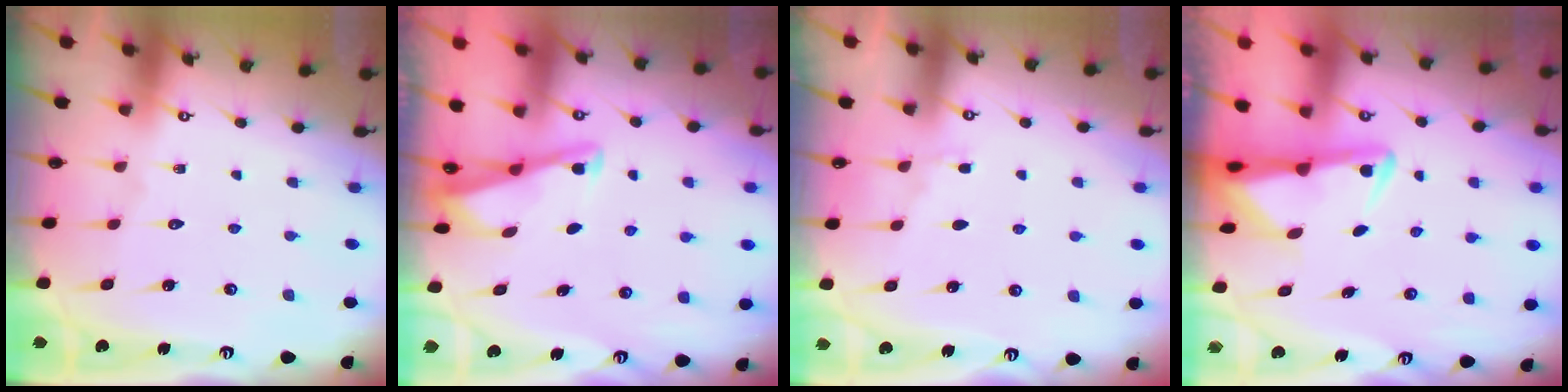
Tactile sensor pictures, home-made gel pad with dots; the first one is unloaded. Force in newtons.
{"total": 3.0, "press": 3.0, "slide": 0.3}
{"total": 3.3, "press": 3.3, "slide": 0.5}
{"total": 3.5, "press": 3.4, "slide": 0.6}